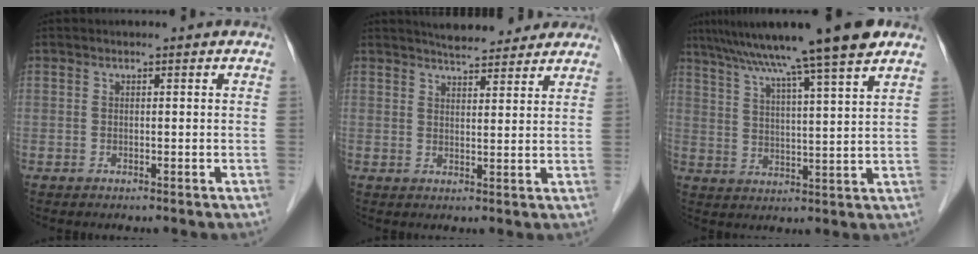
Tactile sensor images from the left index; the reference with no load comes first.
{"total": 8.5, "force": [7.7, 1.8, 3.0], "torque": [-0.043, 0.013, 0.101]}
{"total": 16.3, "force": [12.7, -0.9, 10.2], "torque": [-0.172, 0.029, 0.188]}